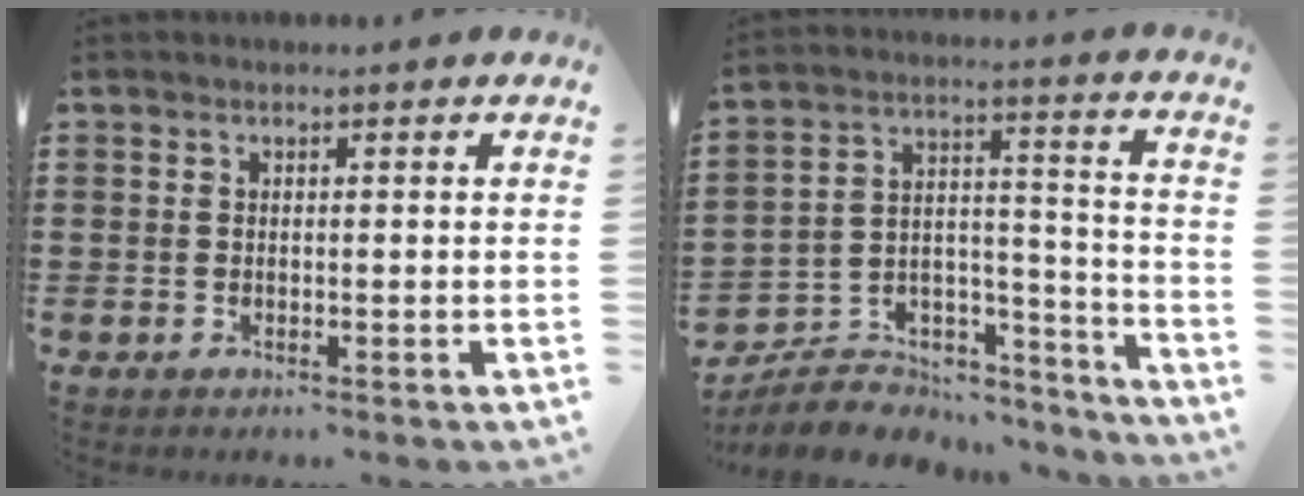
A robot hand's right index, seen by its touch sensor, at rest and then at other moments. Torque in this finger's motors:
{"motor_torque": [0.09, 0.05, -0.04, -0.21]}